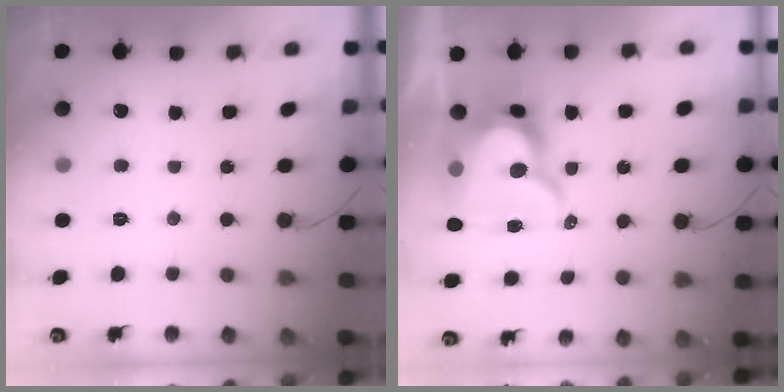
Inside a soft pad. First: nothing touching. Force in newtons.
{"total": 17.8, "press": 17.7, "slide": 1.7}